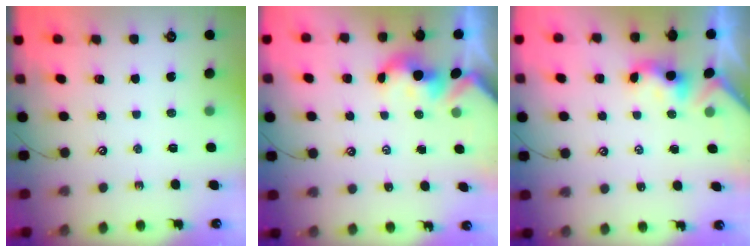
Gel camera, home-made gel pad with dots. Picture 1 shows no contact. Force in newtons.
{"total": 1.8, "press": 1.8, "slide": 0.2}
{"total": 1.1, "press": 1.0, "slide": 0.4}